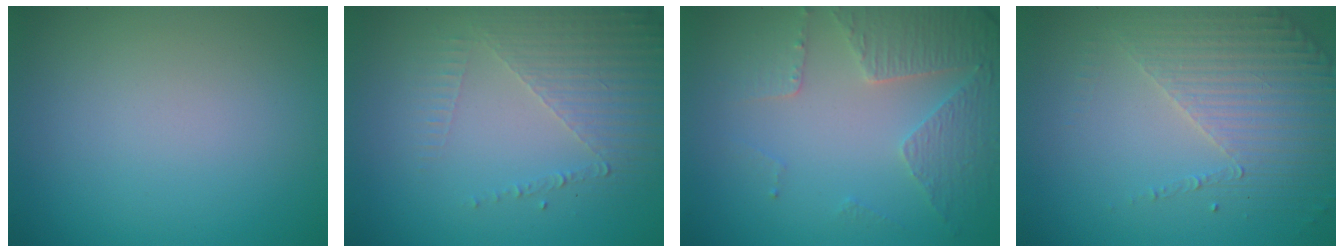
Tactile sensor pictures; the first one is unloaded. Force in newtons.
{"total": 4.9, "press": 2.9, "slide": 3.9}
{"total": 4.6, "press": 3.4, "slide": 3.1}
{"total": 4.3, "press": 3.3, "slide": 2.7}